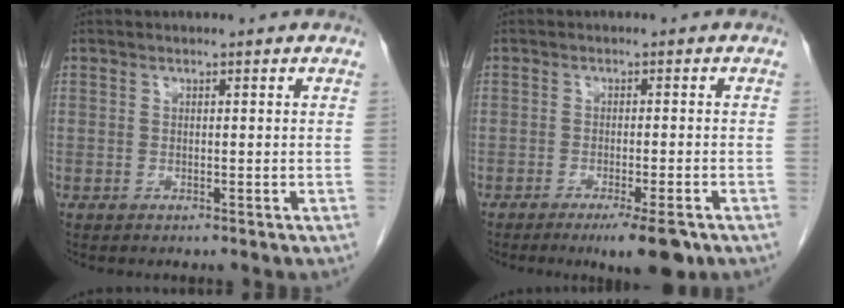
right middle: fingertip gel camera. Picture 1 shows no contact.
{"total": 6.1, "force": [-4.0, 0.6, 4.6], "torque": [-0.060, -0.014, -0.057]}